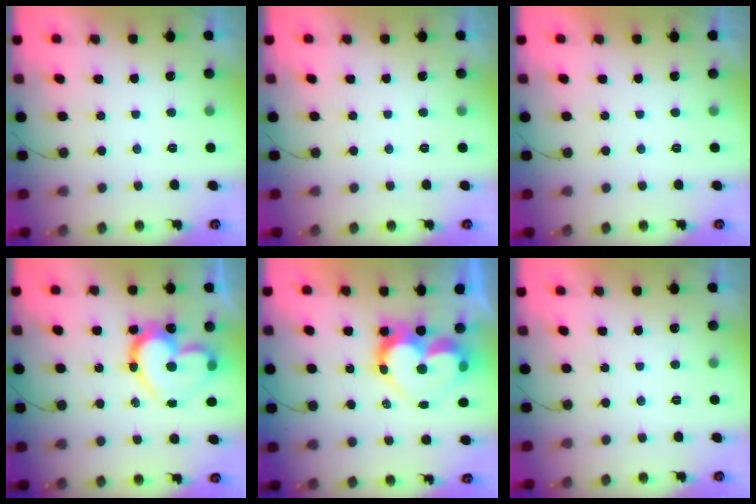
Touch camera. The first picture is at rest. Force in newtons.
{"total": 0.0}
{"total": 1.7, "press": 1.7, "slide": 0.0}
{"total": 19.2, "press": 19.2, "slide": 1.4}
{"total": 13.0, "press": 12.9, "slide": 1.0}
{"total": 1.8, "press": 1.8, "slide": 0.1}